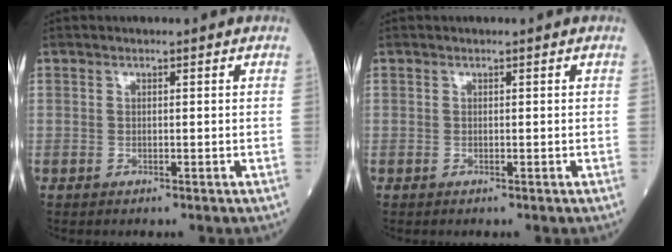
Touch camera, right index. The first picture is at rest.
{"total": 0.0}